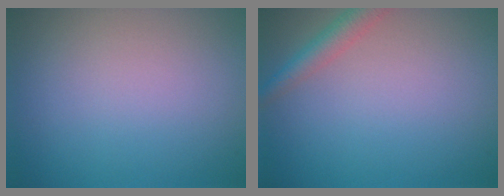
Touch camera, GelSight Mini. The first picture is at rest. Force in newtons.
{"total": 2.4, "press": 2.4, "slide": 0.1}